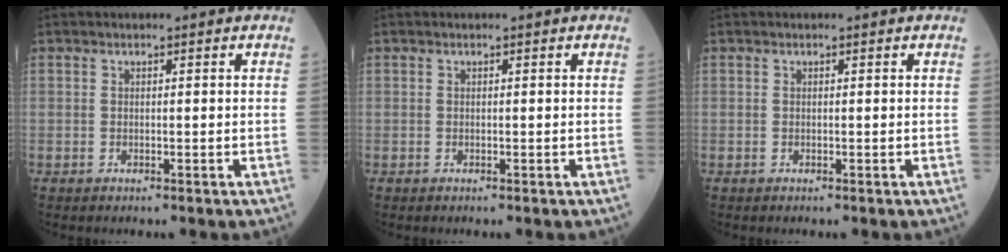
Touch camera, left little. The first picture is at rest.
{"total": 0.0}
{"total": 0.0}